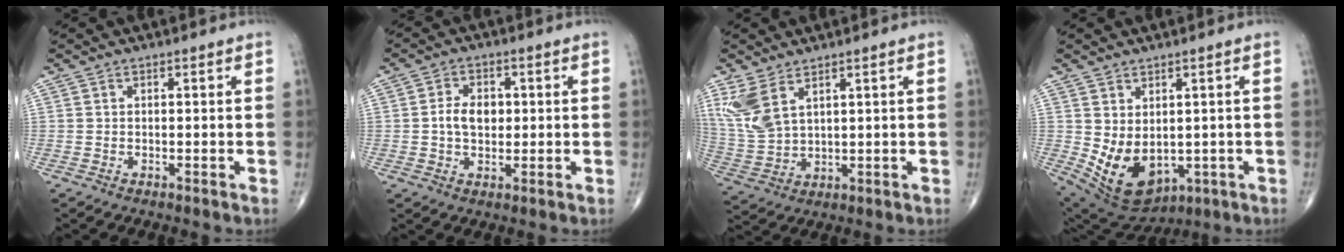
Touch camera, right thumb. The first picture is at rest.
{"total": 5.7, "force": [0.3, 3.9, 4.1], "torque": [-0.062, 0.006, 0.002]}
{"total": 8.2, "force": [4.6, 4.0, 5.6], "torque": [-0.125, -0.012, 0.107]}
{"total": 11.2, "force": [-0.8, 7.5, 8.3], "torque": [-0.128, -0.009, 0.021]}